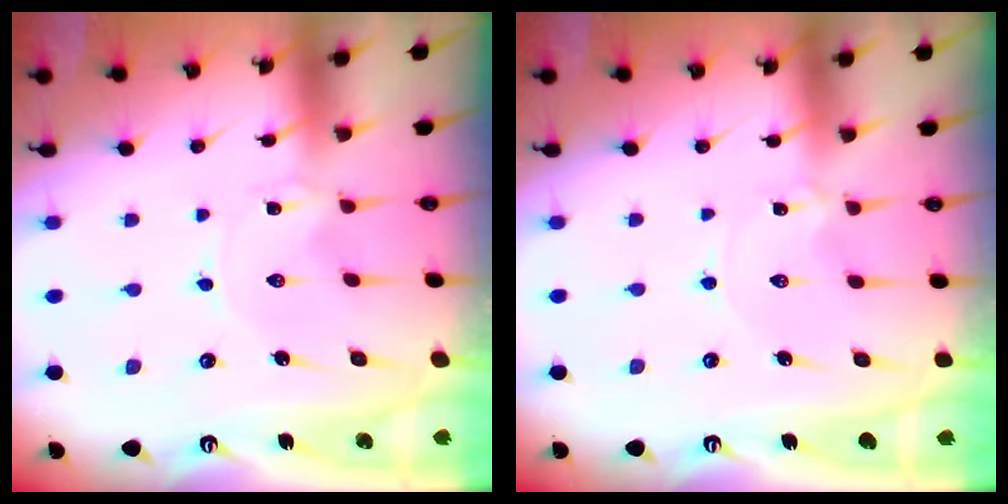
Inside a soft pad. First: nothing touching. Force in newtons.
{"total": 1.5, "press": 1.5, "slide": 0.2}